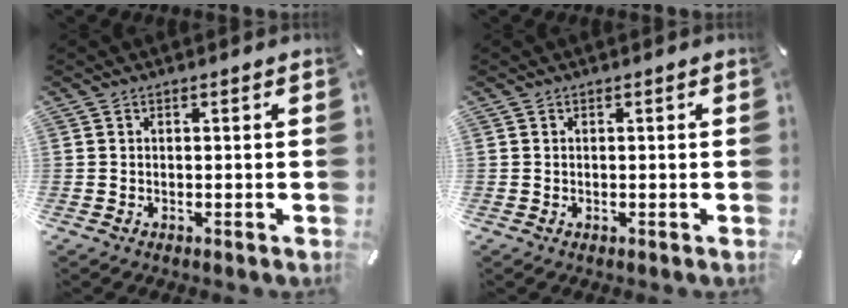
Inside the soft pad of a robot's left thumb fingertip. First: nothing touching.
{"total": 0.0}